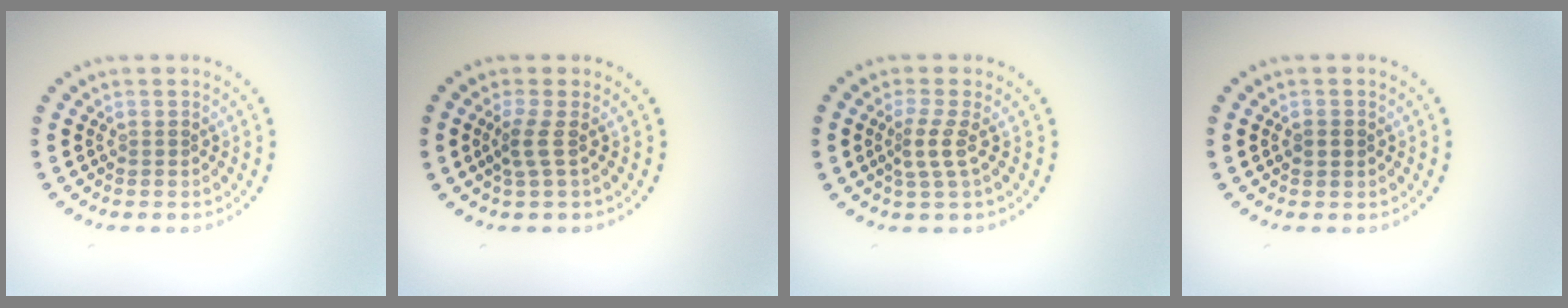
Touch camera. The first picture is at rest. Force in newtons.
{"total": 1.7, "press": 1.2, "slide": 1.3}
{"total": 2.2, "press": 1.5, "slide": 1.6}
{"total": 1.4, "press": 1.4, "slide": 0.1}